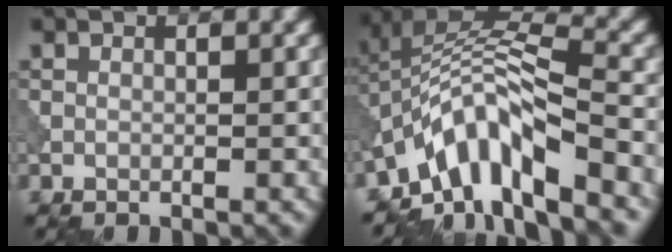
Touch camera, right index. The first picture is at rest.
{"total": 9.5, "force": [-5.6, 3.2, 7.0], "torque": [-0.109, 0.011, -0.115]}